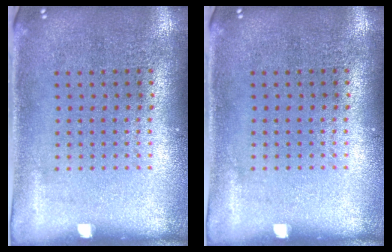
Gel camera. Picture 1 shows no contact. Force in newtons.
{"total": 0.0}